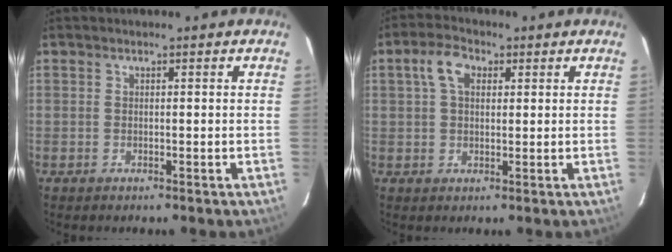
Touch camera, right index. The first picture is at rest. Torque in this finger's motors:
{"motor_torque": [0.23, -0.03, 0.28, 0.07]}